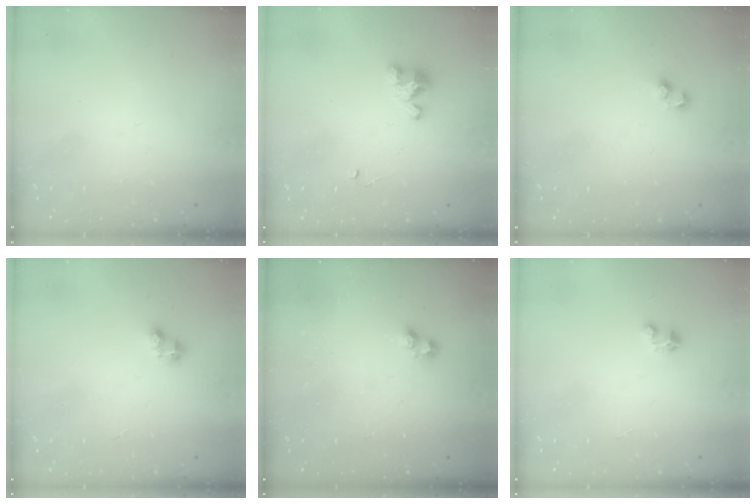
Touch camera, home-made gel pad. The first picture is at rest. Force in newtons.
{"total": 3.5, "press": 3.5, "slide": 0.2}
{"total": 2.5, "press": 2.5, "slide": 0.3}
{"total": 2.4, "press": 2.4, "slide": 0.3}
{"total": 0.9, "press": 0.4, "slide": 0.8}
{"total": 2.1, "press": 2.1, "slide": 0.1}